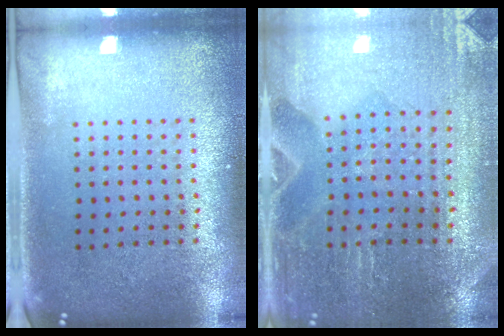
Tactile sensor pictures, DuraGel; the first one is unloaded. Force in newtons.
{"total": 0.8, "press": 0.8, "slide": 0.2}